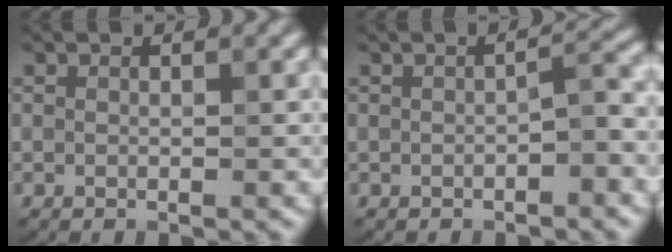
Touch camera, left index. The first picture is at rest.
{"total": 2.2, "force": [-0.8, 0.6, 2.0], "torque": [-0.032, 0.008, -0.013]}